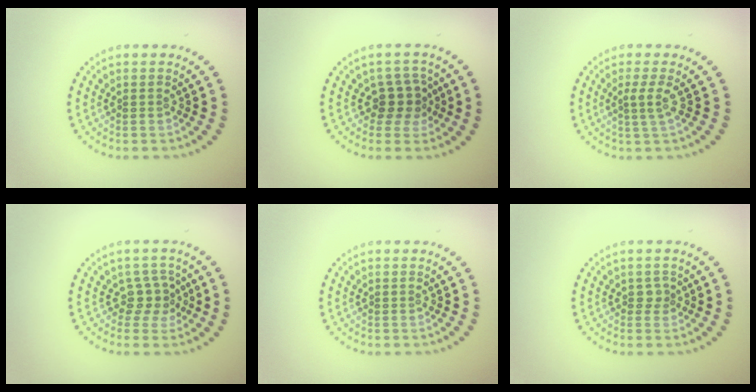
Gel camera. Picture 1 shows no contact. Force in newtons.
{"total": 2.6, "press": 2.0, "slide": 1.7}
{"total": 1.7, "press": 1.1, "slide": 1.3}
{"total": 2.1, "press": 1.6, "slide": 1.4}
{"total": 0.0}
{"total": 1.1, "press": 0.8, "slide": 0.7}